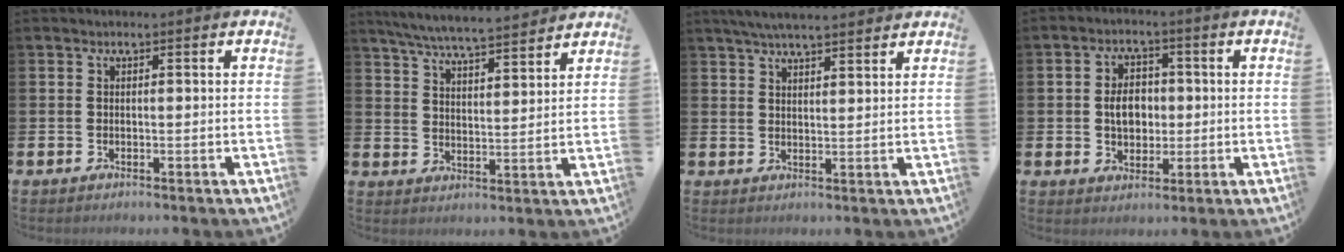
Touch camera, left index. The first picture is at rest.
{"total": 6.4, "force": [6.2, 0.1, 1.6], "torque": [-0.051, -0.039, 0.108]}
{"total": 4.8, "force": [4.6, 0.5, 1.5], "torque": [-0.035, -0.014, 0.083]}
{"total": 4.7, "force": [0.2, 3.4, 3.2], "torque": [-0.046, 0.007, -0.006]}